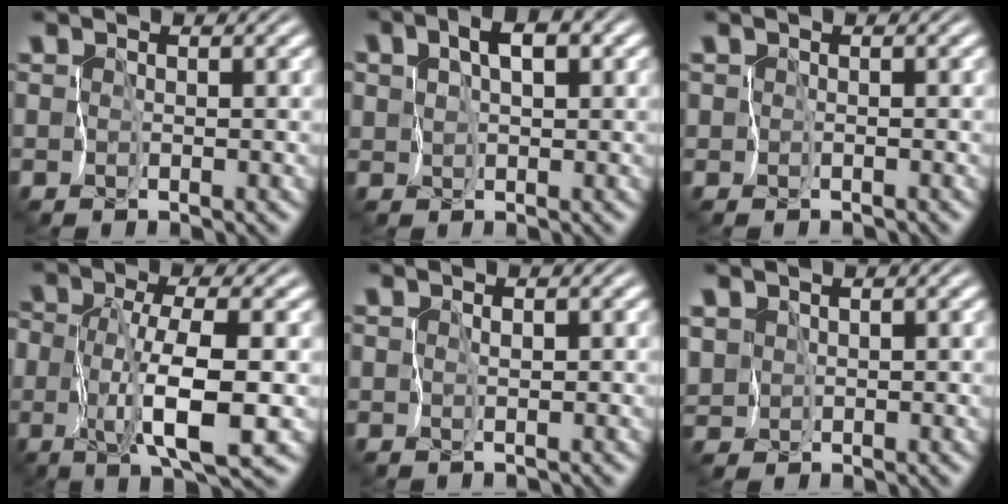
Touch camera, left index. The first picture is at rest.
{"total": 4.7, "force": [1.8, 2.6, 3.5], "torque": [-0.066, 0.014, 0.026]}
{"total": 0.7, "force": [-0.4, 0.5, 0.0], "torque": [0.006, 0.000, -0.012]}
{"total": 5.7, "force": [-0.5, 1.3, 5.6], "torque": [-0.115, -0.001, -0.013]}
{"total": 0.0}
{"total": 0.9, "force": [0.4, 0.8, 0.3], "torque": [-0.020, -0.003, 0.001]}